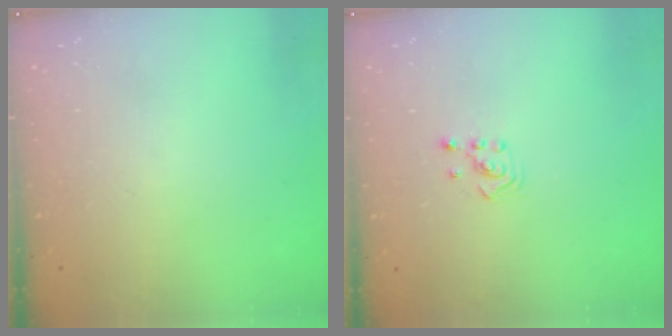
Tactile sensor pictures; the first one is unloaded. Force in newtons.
{"total": 2.1, "press": 2.1, "slide": 0.3}